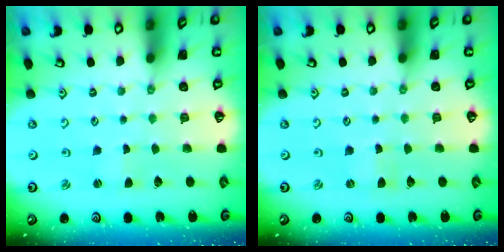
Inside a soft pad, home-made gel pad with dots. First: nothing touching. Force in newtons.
{"total": 0.0}